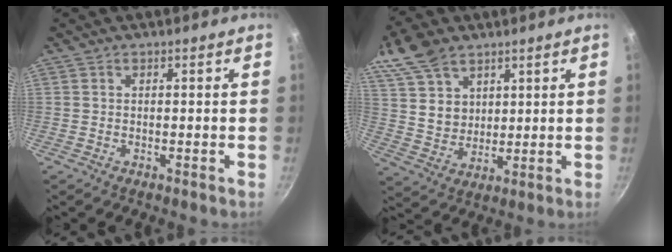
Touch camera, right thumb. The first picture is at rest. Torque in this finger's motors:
{"motor_torque": [-0.09, 0.23, 0.39, 0.26, 0.04]}